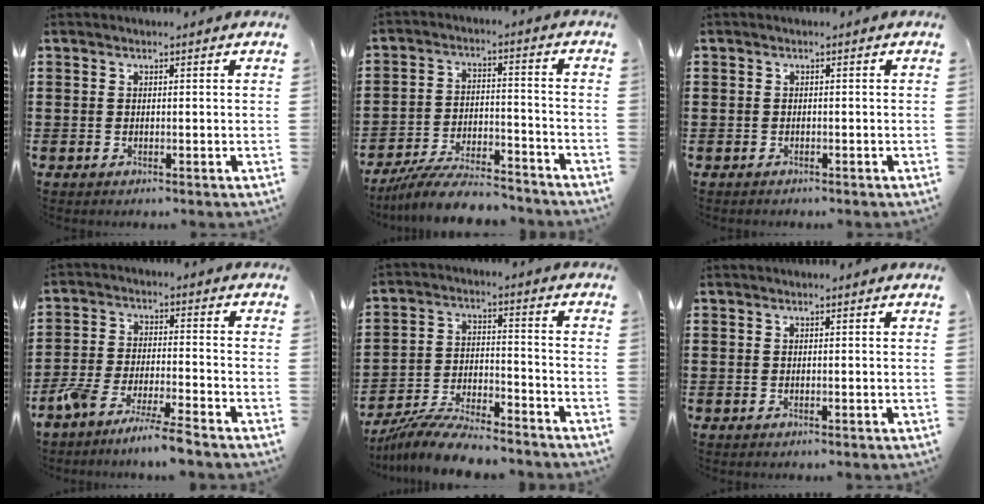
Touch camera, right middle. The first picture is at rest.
{"total": 8.3, "force": [-7.7, 0.9, 3.0], "torque": [-0.063, 0.010, -0.149]}
{"total": 0.8, "force": [-0.7, 0.4, -0.2], "torque": [0.002, 0.004, -0.016]}
{"total": 6.5, "force": [-6.1, -0.5, 2.2], "torque": [-0.053, -0.015, -0.120]}
{"total": 8.8, "force": [-8.2, 0.8, 2.9], "torque": [-0.057, 0.014, -0.160]}
{"total": 0.0}